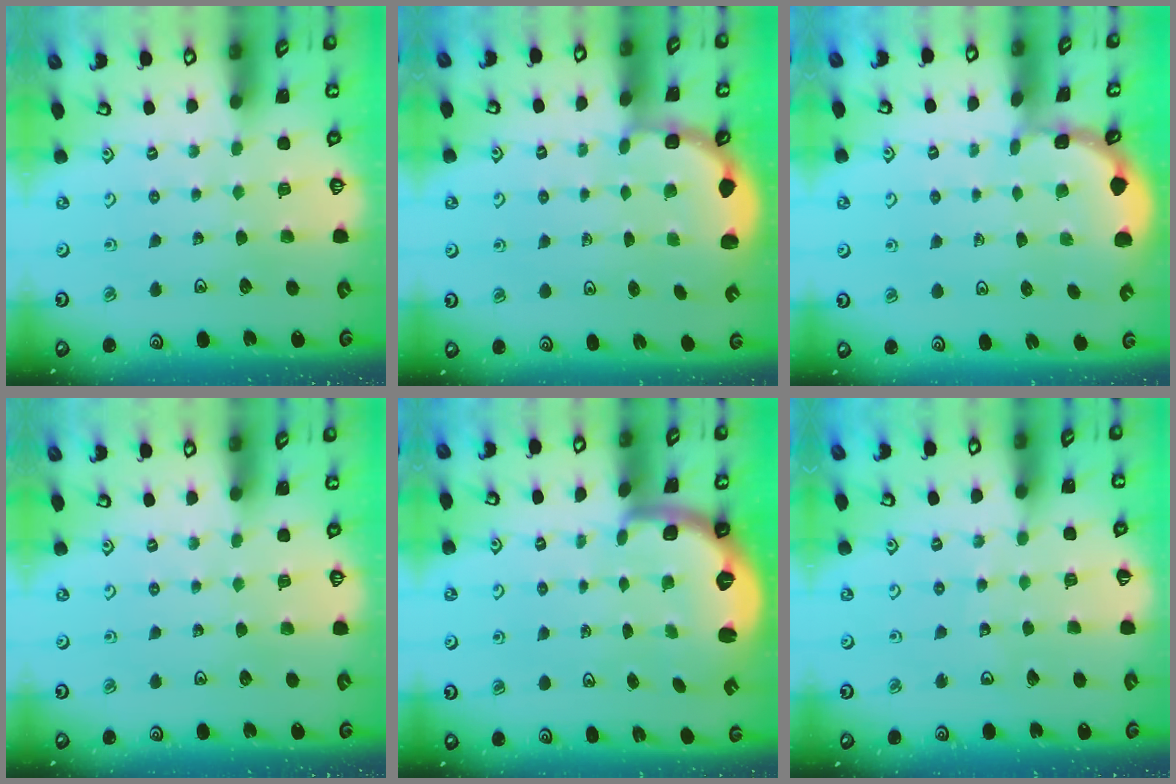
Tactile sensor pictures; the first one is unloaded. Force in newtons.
{"total": 3.1, "press": 2.5, "slide": 1.8}
{"total": 1.6, "press": 1.5, "slide": 0.1}
{"total": 0.0}
{"total": 3.4, "press": 2.6, "slide": 2.1}
{"total": 3.2, "press": 3.2, "slide": 0.3}